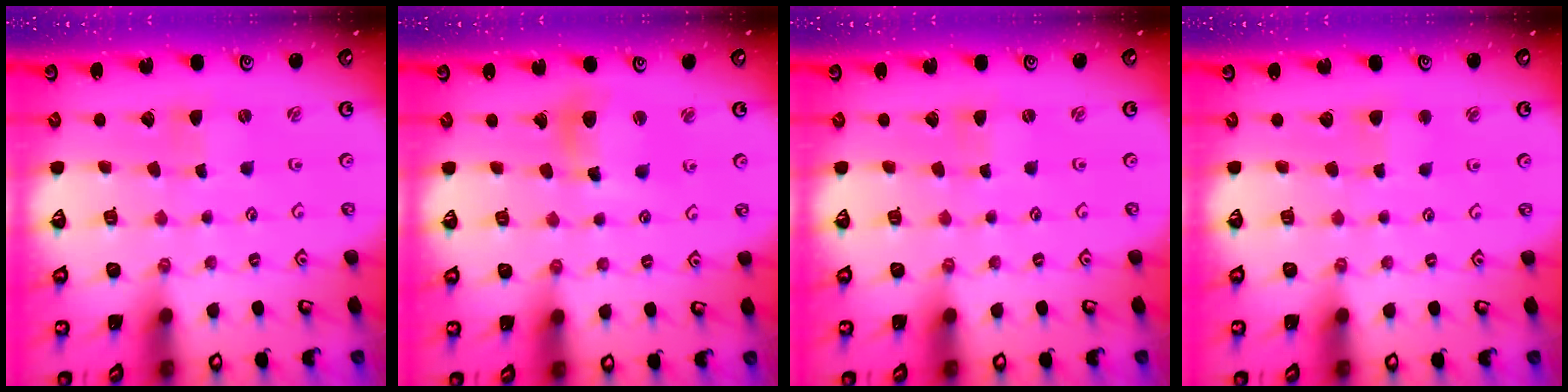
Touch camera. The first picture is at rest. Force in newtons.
{"total": 10.1, "press": 10.0, "slide": 0.9}
{"total": 0.0}
{"total": 3.2, "press": 3.2, "slide": 0.3}